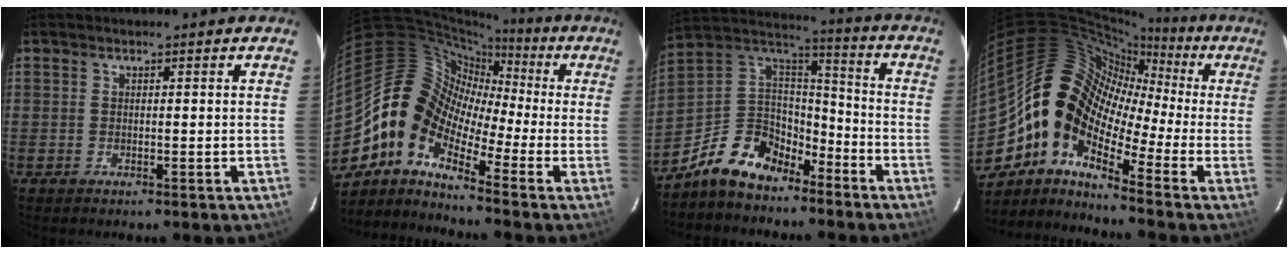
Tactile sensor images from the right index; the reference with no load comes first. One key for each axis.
{"total": 10.9, "fx": -5.5, "fy": 7.0, "fz": 6.4, "tx": -0.108, "ty": 0.025, "tz": -0.136}
{"total": 15.5, "fx": -11.0, "fy": 8.5, "fz": 6.9, "tx": -0.164, "ty": 0.032, "tz": -0.189}
{"total": 15.3, "fx": -4.8, "fy": 9.3, "fz": 11.2, "tx": -0.187, "ty": 0.012, "tz": -0.116}